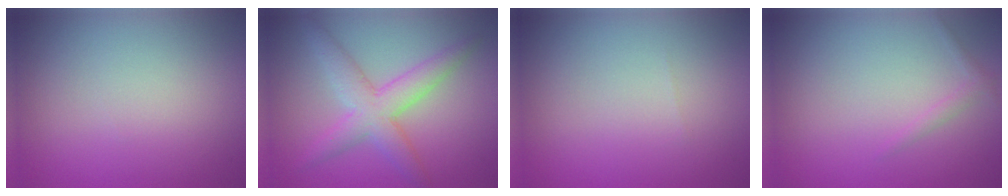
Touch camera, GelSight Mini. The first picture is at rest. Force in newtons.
{"total": 4.4, "press": 4.4, "slide": 0.2}
{"total": 0.0}
{"total": 0.9, "press": 0.9, "slide": 0.1}